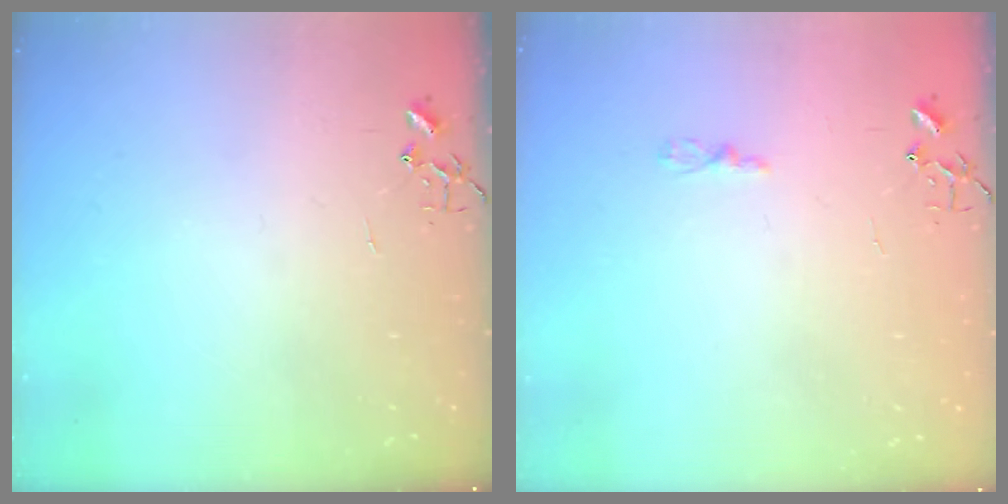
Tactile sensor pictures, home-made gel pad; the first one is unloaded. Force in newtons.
{"total": 2.9, "press": 2.9, "slide": 0.4}